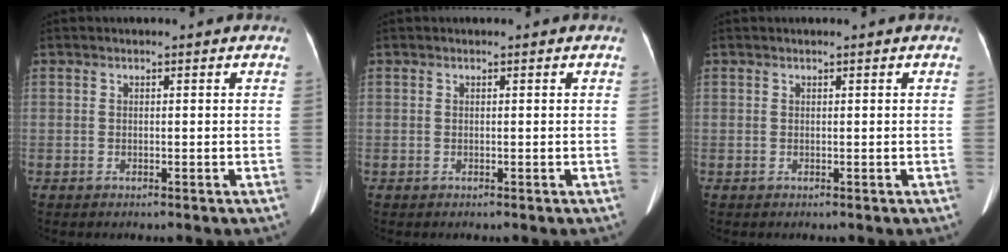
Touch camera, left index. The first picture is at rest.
{"total": 0.0}
{"total": 0.0}